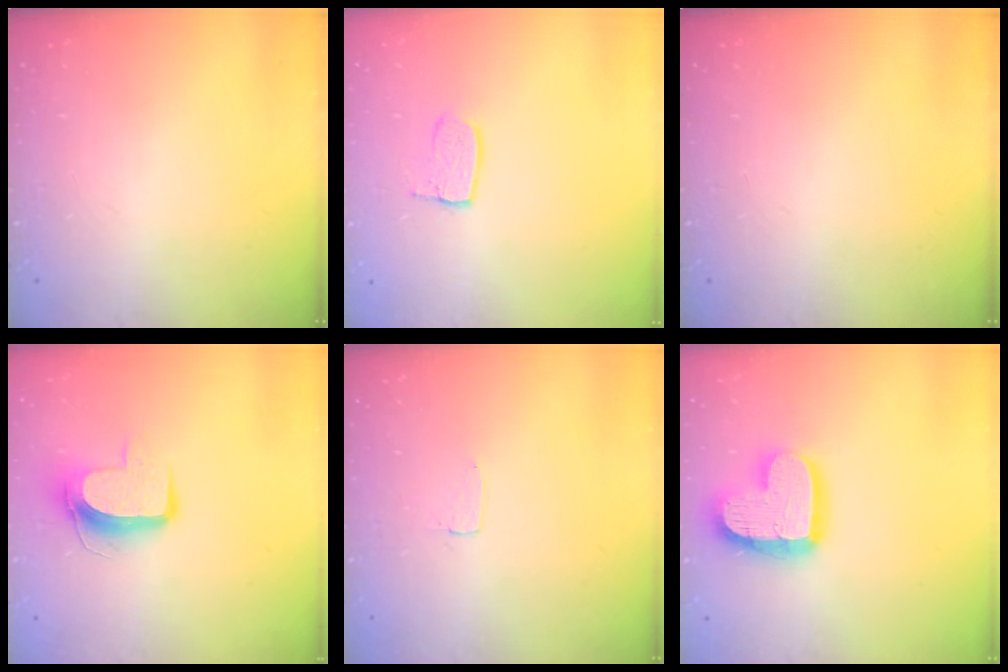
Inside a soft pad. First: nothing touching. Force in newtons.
{"total": 6.3, "press": 6.3, "slide": 0.4}
{"total": 0.0}
{"total": 9.7, "press": 9.7, "slide": 0.8}
{"total": 1.7, "press": 1.7, "slide": 0.1}
{"total": 17.1, "press": 17.0, "slide": 1.5}